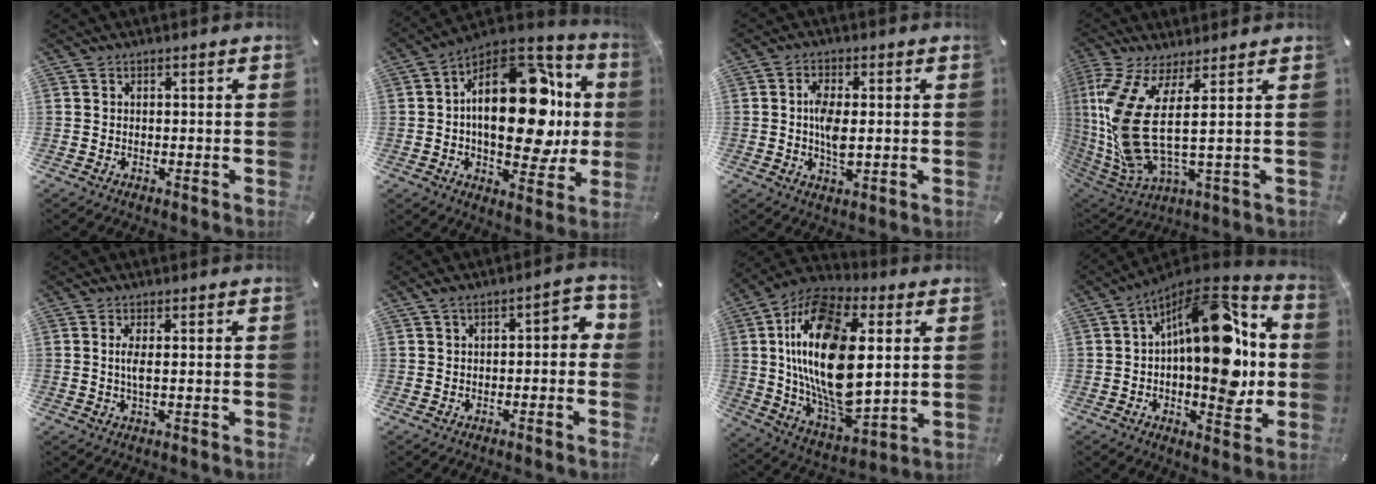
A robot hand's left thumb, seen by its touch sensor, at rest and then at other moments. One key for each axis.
{"total": 27.6, "fx": 3.1, "fy": 15.5, "fz": 22.6, "tx": -0.340, "ty": -0.018, "tz": 0.061}
{"total": 6.3, "fx": 0.1, "fy": 3.0, "fz": 5.5, "tx": -0.118, "ty": -0.003, "tz": -0.005}
{"total": 16.3, "fx": 3.1, "fy": 4.4, "fz": 15.3, "tx": -0.357, "ty": -0.041, "tz": 0.046}
{"total": 3.1, "fx": 0.2, "fy": 0.5, "fz": 3.0, "tx": -0.066, "ty": -0.006, "tz": -0.001}
{"total": 4.6, "fx": -1.0, "fy": 2.5, "fz": 3.7, "tx": -0.059, "ty": 0.018, "tz": -0.024}
{"total": 24.9, "fx": 5.3, "fy": 13.8, "fz": 20.1, "tx": -0.403, "ty": -0.024, "tz": 0.092}
{"total": 21.2, "fx": 3.0, "fy": 10.7, "fz": 18.1, "tx": -0.244, "ty": -0.027, "tz": 0.053}